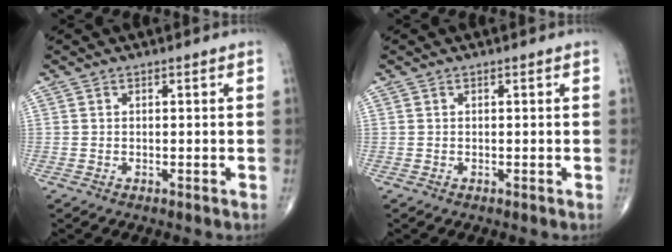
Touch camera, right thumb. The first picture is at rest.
{"total": 0.0}